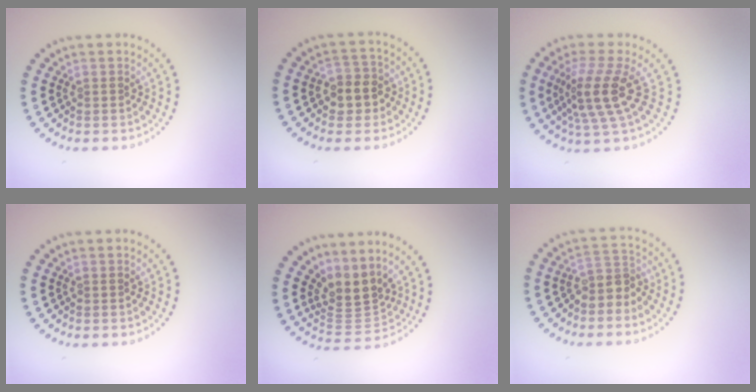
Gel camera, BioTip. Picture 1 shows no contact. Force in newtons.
{"total": 3.1, "press": 2.9, "slide": 1.1}
{"total": 4.3, "press": 3.1, "slide": 2.9}
{"total": 0.0}
{"total": 3.6, "press": 2.6, "slide": 2.5}
{"total": 2.6, "press": 2.0, "slide": 1.6}